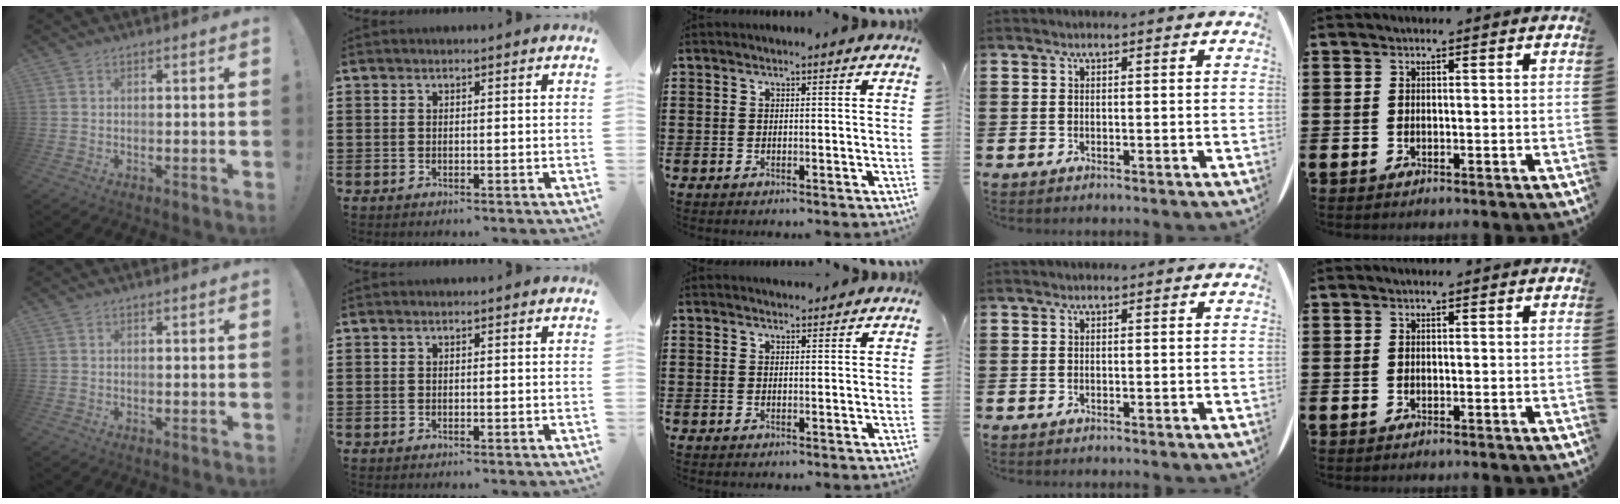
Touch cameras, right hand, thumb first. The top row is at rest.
{"middle": {"total": 1.2, "force": [1.2, 0.3, -0.1], "torque": [0.005, -0.003, 0.022]}}